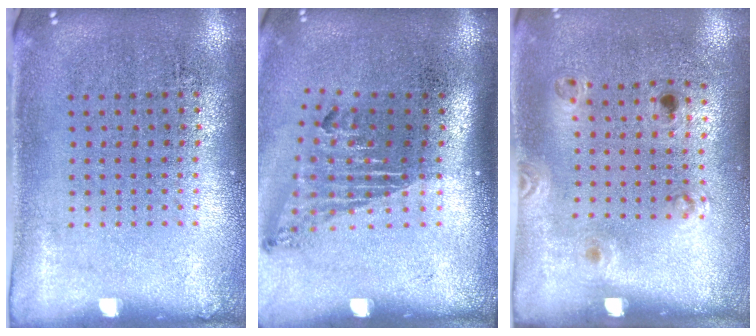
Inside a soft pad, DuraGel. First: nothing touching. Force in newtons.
{"total": 1.7, "press": 1.1, "slide": 1.3}
{"total": 1.2, "press": 0.7, "slide": 1.0}